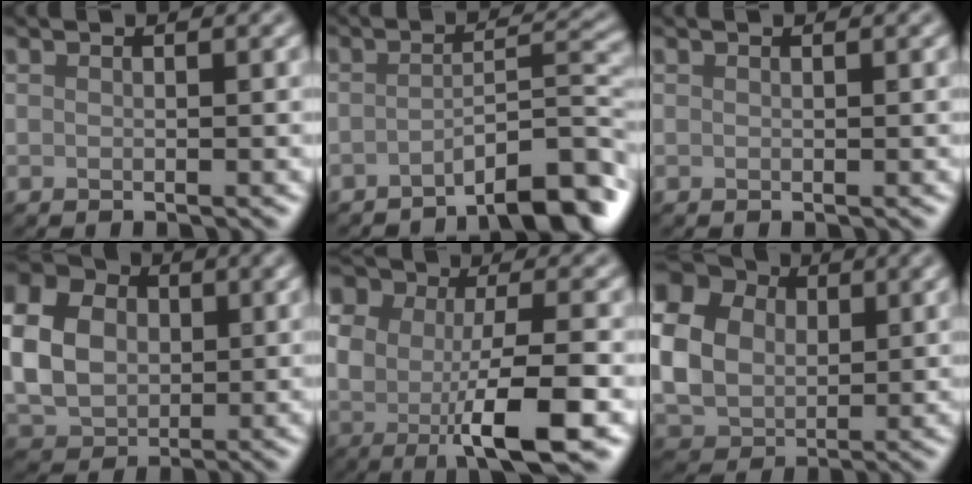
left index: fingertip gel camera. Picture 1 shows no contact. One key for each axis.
{"total": 6.3, "fx": -3.9, "fy": 1.3, "fz": 4.9, "tx": -0.066, "ty": 0.014, "tz": -0.062}
{"total": 0.0}
{"total": 8.7, "fx": 0.9, "fy": 6.9, "fz": 5.1, "tx": -0.130, "ty": 0.007, "tz": 0.014}
{"total": 9.2, "fx": -1.0, "fy": 4.2, "fz": 8.1, "tx": -0.142, "ty": -0.013, "tz": -0.013}
{"total": 10.9, "fx": 1.8, "fy": 9.2, "fz": 5.6, "tx": -0.146, "ty": 0.015, "tz": 0.026}